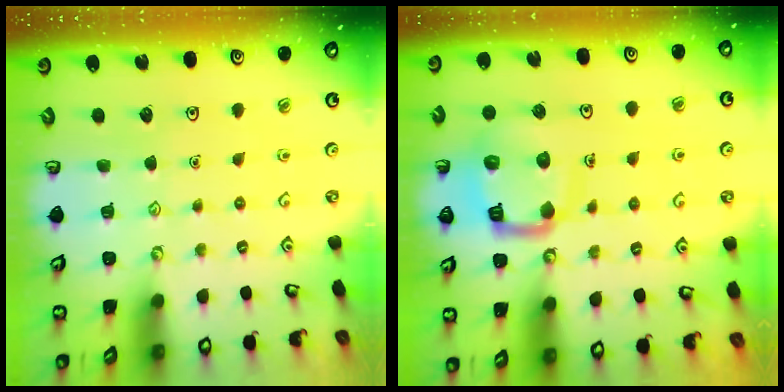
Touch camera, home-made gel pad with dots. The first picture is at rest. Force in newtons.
{"total": 11.8, "press": 11.7, "slide": 1.3}